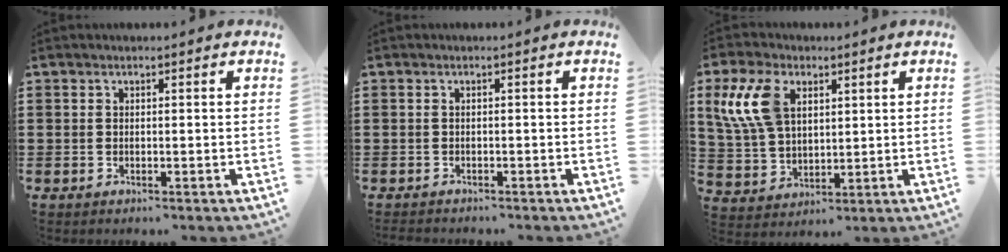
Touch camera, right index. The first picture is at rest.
{"total": 0.5, "force": [-0.5, 0.2, -0.1], "torque": [-0.002, 0.001, -0.012]}
{"total": 9.8, "force": [3.9, 6.0, 6.7], "torque": [-0.177, 0.008, 0.069]}